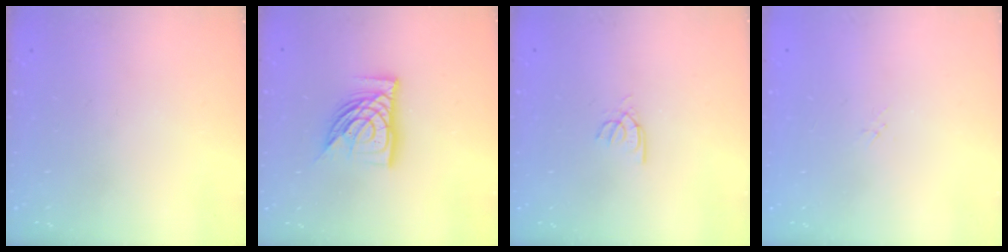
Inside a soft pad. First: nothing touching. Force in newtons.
{"total": 14.0, "press": 13.9, "slide": 1.6}
{"total": 3.6, "press": 3.5, "slide": 0.4}
{"total": 1.7, "press": 1.6, "slide": 0.2}